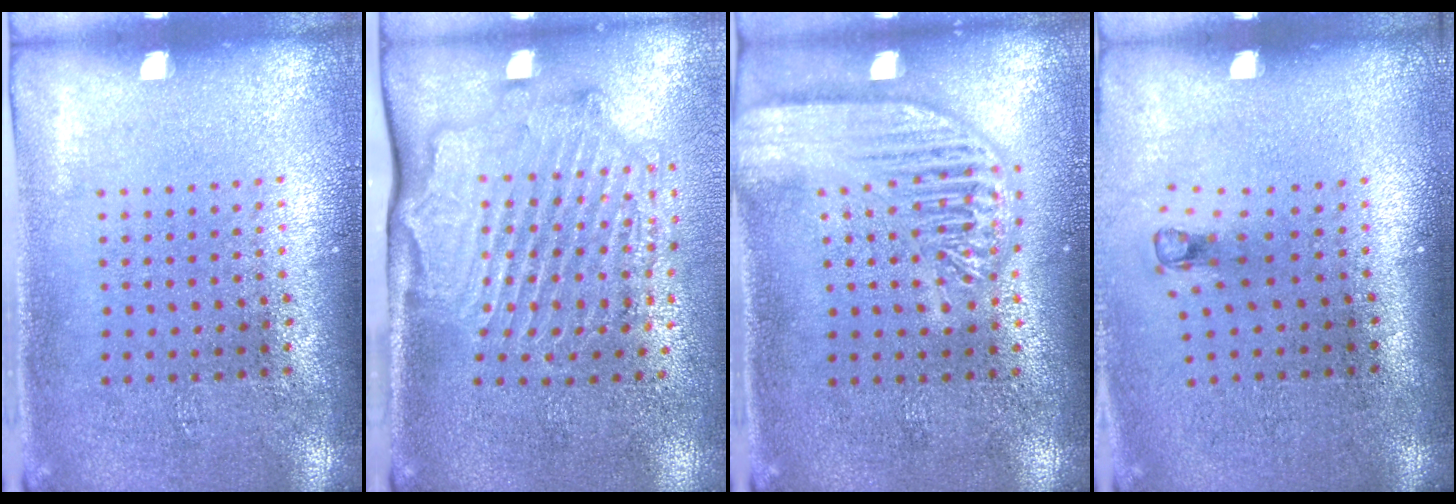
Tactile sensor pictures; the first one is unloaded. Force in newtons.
{"total": 2.1, "press": 2.0, "slide": 0.4}
{"total": 3.5, "press": 3.4, "slide": 0.5}
{"total": 0.8, "press": 0.4, "slide": 0.7}